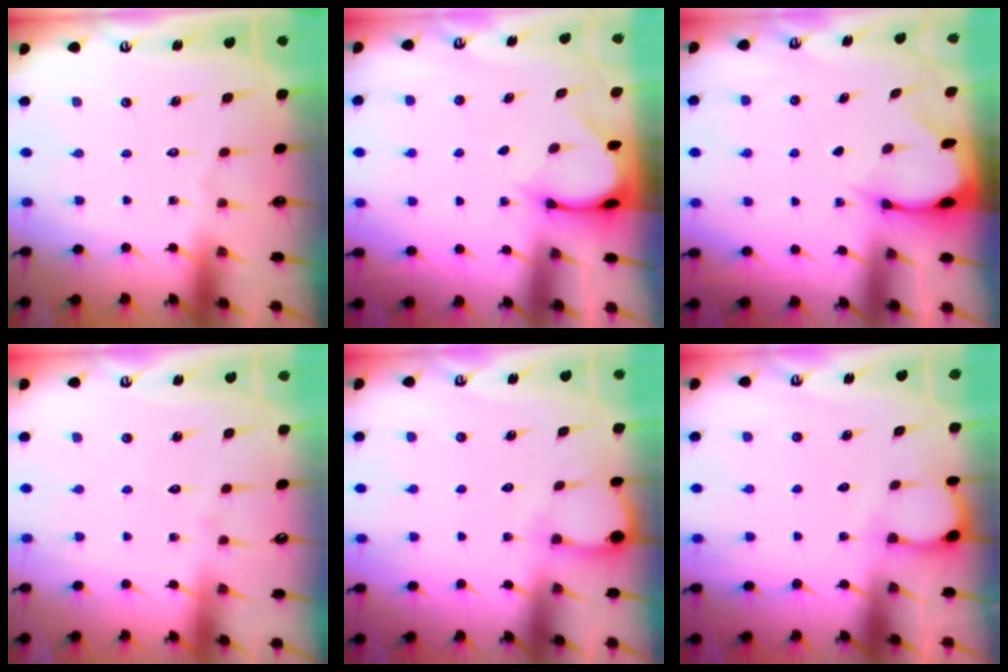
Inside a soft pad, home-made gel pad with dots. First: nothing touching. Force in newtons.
{"total": 3.4, "press": 3.4, "slide": 0.3}
{"total": 2.6, "press": 2.5, "slide": 0.3}
{"total": 1.8, "press": 1.8, "slide": 0.1}
{"total": 4.0, "press": 4.0, "slide": 0.4}
{"total": 2.6, "press": 2.6, "slide": 0.3}